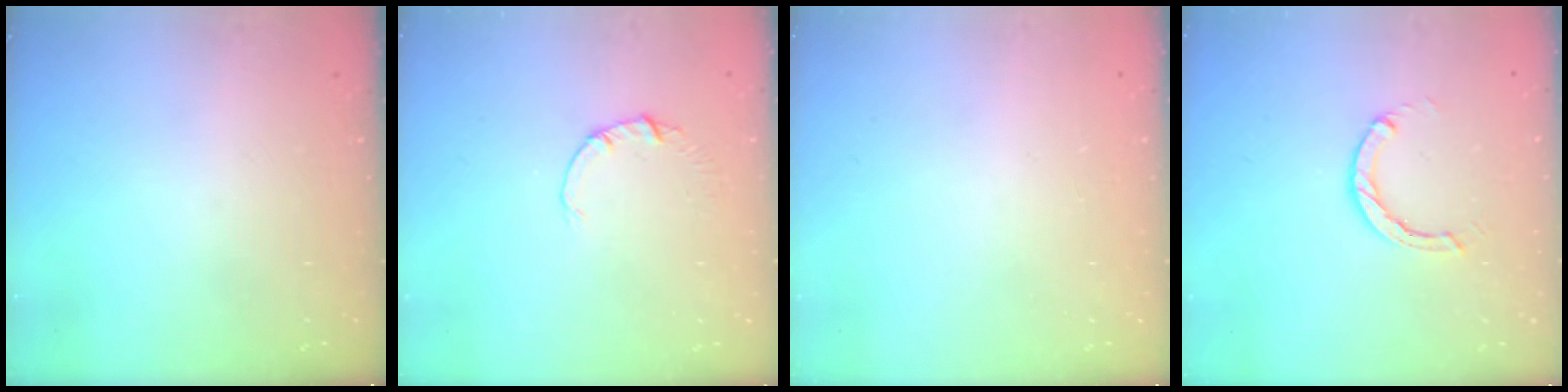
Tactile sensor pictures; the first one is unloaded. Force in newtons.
{"total": 0.5, "press": 0.5, "slide": 0.1}
{"total": 2.6, "press": 2.6, "slide": 0.2}
{"total": 2.9, "press": 2.9, "slide": 0.4}